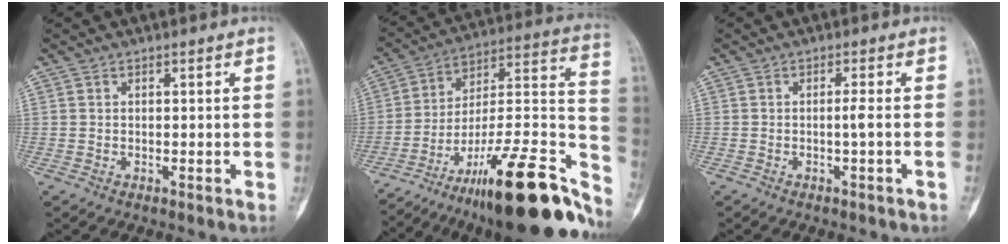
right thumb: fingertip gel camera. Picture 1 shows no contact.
{"total": 30.9, "force": [-18.7, 8.6, 23.1], "torque": [-0.243, 0.092, -0.288]}
{"total": 2.0, "force": [-0.6, -0.6, 1.8], "torque": [-0.033, 0.001, -0.013]}